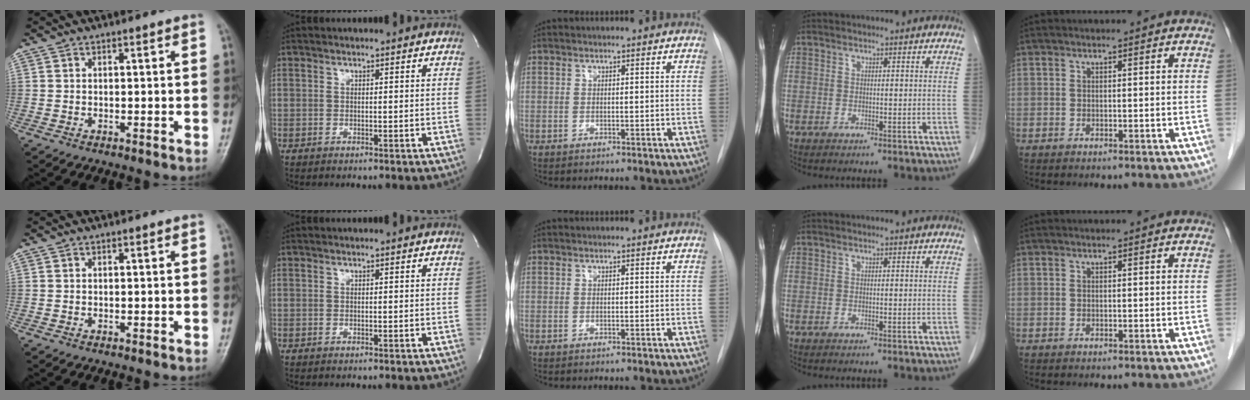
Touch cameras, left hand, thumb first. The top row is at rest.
{}